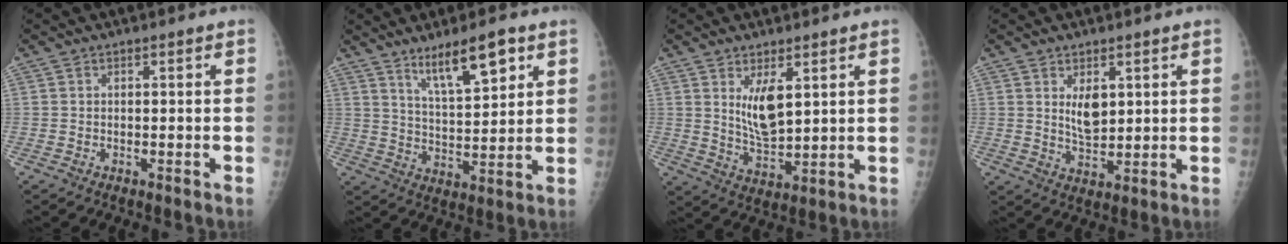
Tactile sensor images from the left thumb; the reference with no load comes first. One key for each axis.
{"total": 10.5, "fx": 6.4, "fy": 2.7, "fz": 7.8, "tx": -0.121, "ty": -0.036, "tz": 0.116}
{"total": 7.6, "fx": 3.0, "fy": 3.1, "fz": 6.2, "tx": -0.099, "ty": -0.032, "tz": 0.065}
{"total": 5.4, "fx": 1.9, "fy": 2.9, "fz": 4.1, "tx": -0.056, "ty": -0.021, "tz": 0.040}